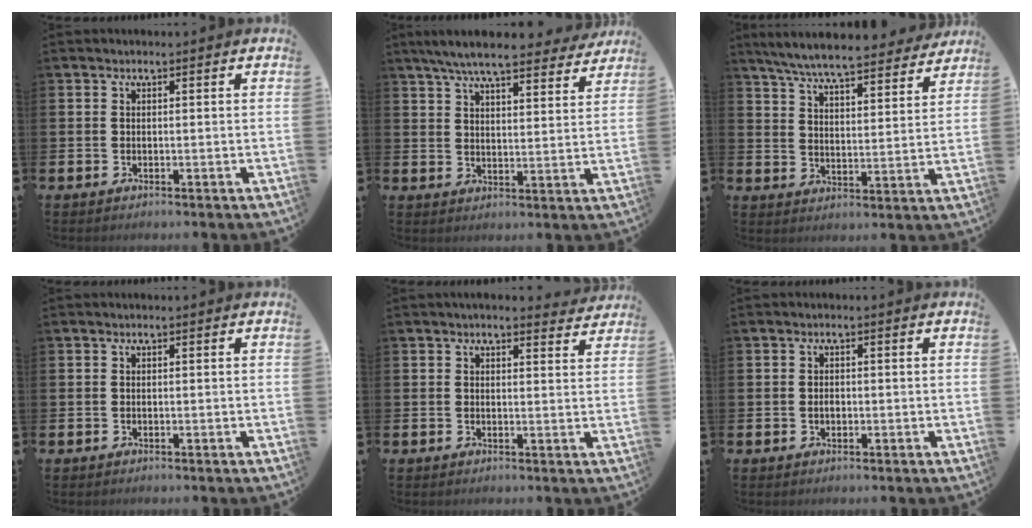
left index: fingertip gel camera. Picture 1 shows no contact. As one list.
[{"total": 7.7, "force": [7.1, 1.1, 2.8], "torque": [-0.068, -0.034, 0.126]}, {"total": 7.6, "force": [7.1, 0.8, 2.5], "torque": [-0.073, -0.045, 0.125]}, {"total": 0.0}, {"total": 2.7, "force": [2.6, 0.4, 0.4], "torque": [-0.006, -0.012, 0.046]}, {"total": 1.1, "force": [-0.2, 0.8, 0.8], "torque": [-0.012, 0.004, -0.006]}]